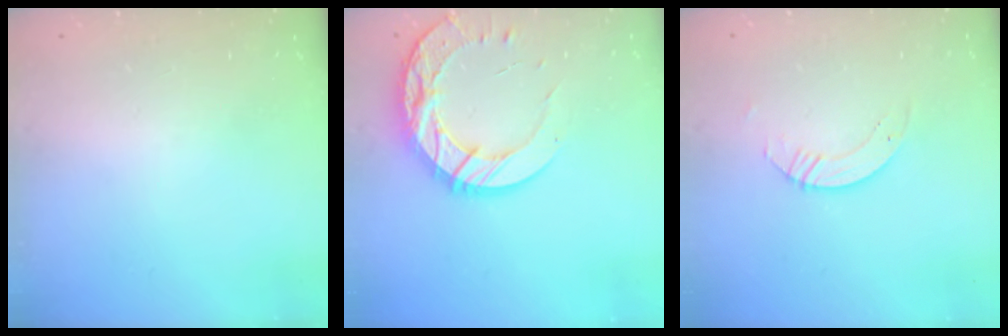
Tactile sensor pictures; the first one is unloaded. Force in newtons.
{"total": 16.1, "press": 16.0, "slide": 1.2}
{"total": 3.8, "press": 3.8, "slide": 0.4}